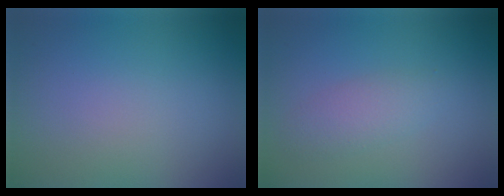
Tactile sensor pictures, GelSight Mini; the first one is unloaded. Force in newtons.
{"total": 2.0, "press": 2.0, "slide": 0.2}